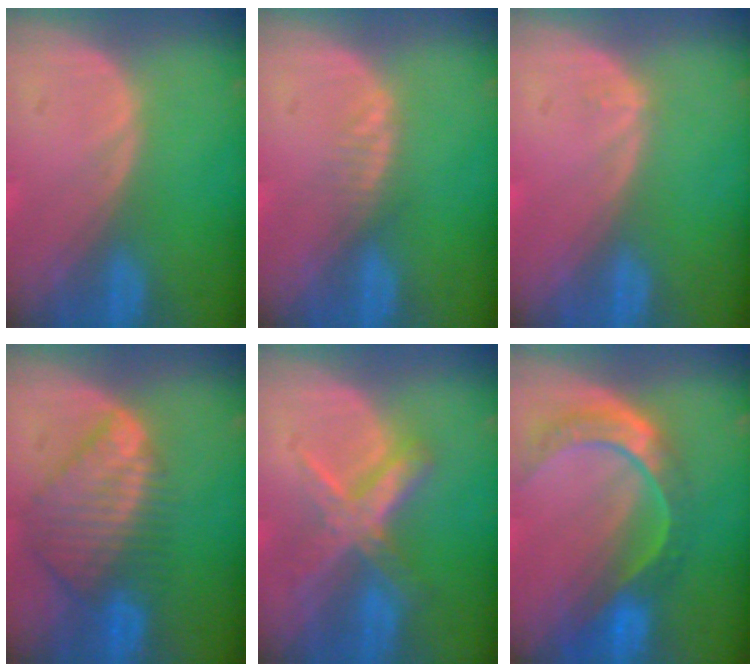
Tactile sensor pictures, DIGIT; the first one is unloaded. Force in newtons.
{"total": 1.6, "press": 1.6, "slide": 0.1}
{"total": 0.6, "press": 0.4, "slide": 0.5}
{"total": 9.1, "press": 7.7, "slide": 4.8}
{"total": 7.0, "press": 6.1, "slide": 3.4}
{"total": 8.7, "press": 7.3, "slide": 4.7}